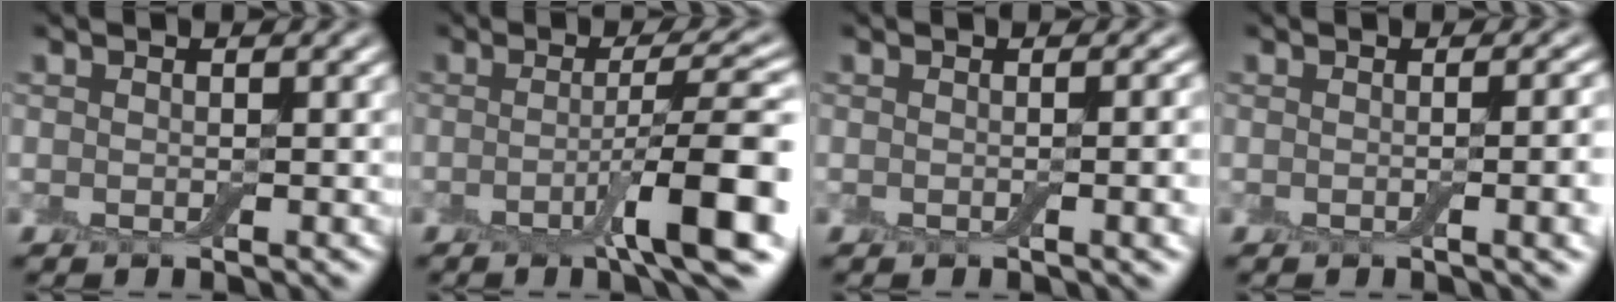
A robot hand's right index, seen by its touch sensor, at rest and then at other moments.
{"total": 8.2, "force": [-2.1, 1.3, 7.8], "torque": [-0.109, 0.003, -0.040]}
{"total": 3.5, "force": [-0.4, 1.2, 3.3], "torque": [-0.023, 0.004, -0.006]}
{"total": 4.8, "force": [-0.5, 1.8, 4.4], "torque": [-0.031, 0.002, -0.007]}